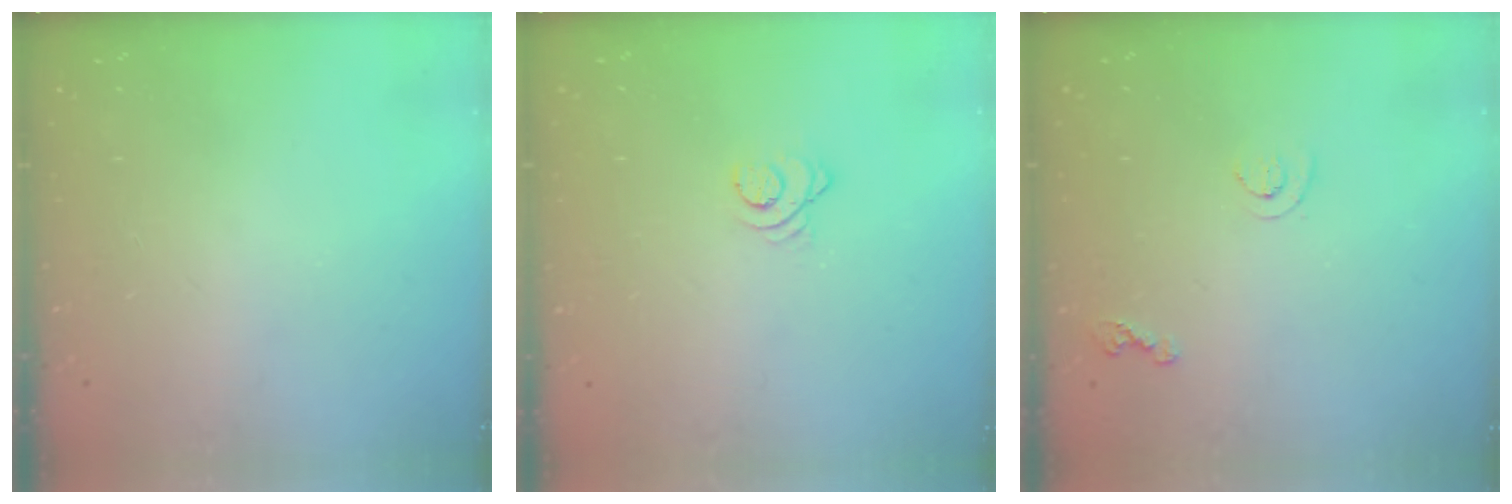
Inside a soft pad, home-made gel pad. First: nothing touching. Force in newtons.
{"total": 2.5, "press": 2.5, "slide": 0.2}
{"total": 5.7, "press": 5.7, "slide": 0.7}